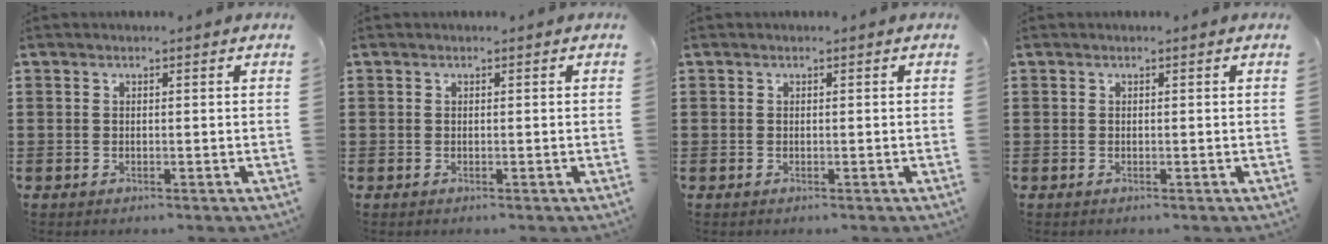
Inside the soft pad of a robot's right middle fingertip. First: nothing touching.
{"total": 0.0}
{"total": 0.0}
{"total": 0.0}